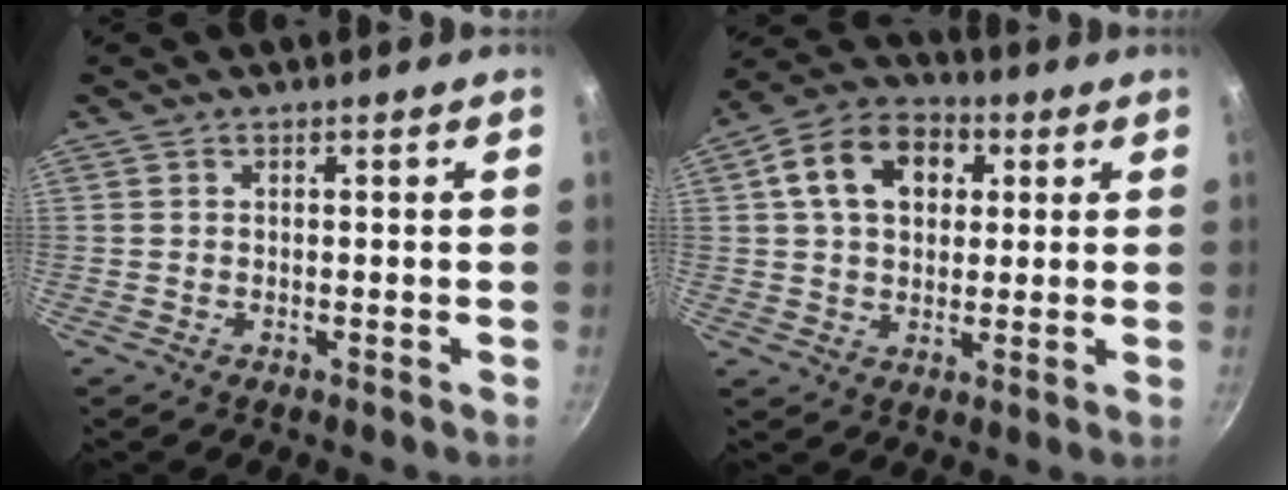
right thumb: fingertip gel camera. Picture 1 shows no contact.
{"total": 13.3, "force": [3.6, 9.5, 8.5], "torque": [-0.123, 0.016, 0.044]}